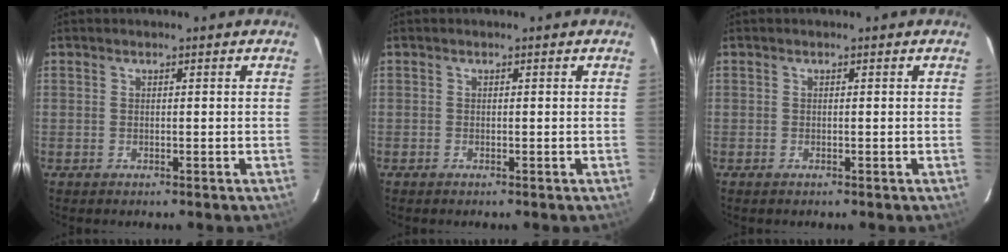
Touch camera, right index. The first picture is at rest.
{"total": 0.0}
{"total": 0.0}